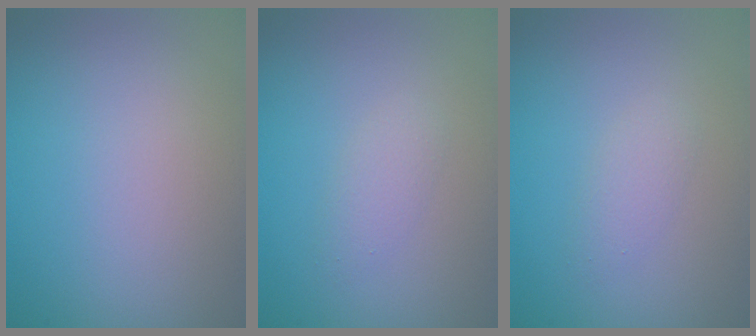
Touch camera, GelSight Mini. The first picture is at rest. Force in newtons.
{"total": 1.3, "press": 1.3, "slide": 0.0}
{"total": 1.3, "press": 1.3, "slide": 0.0}